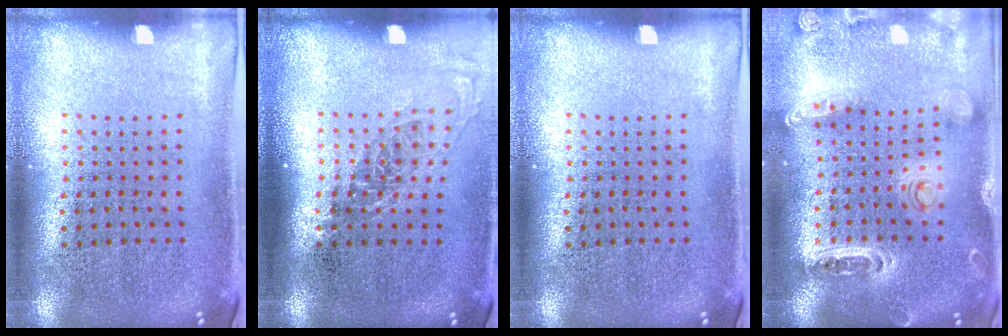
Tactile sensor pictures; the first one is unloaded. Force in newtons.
{"total": 1.3, "press": 1.1, "slide": 0.8}
{"total": 0.0}
{"total": 1.3, "press": 1.3, "slide": 0.2}